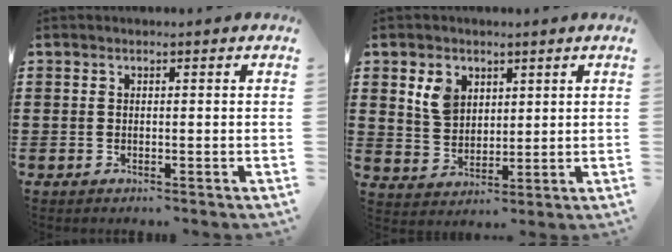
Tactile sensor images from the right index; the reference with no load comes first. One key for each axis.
{"total": 5.4, "fx": 2.6, "fy": 4.1, "fz": 2.4, "tx": -0.063, "ty": 0.014, "tz": 0.048}